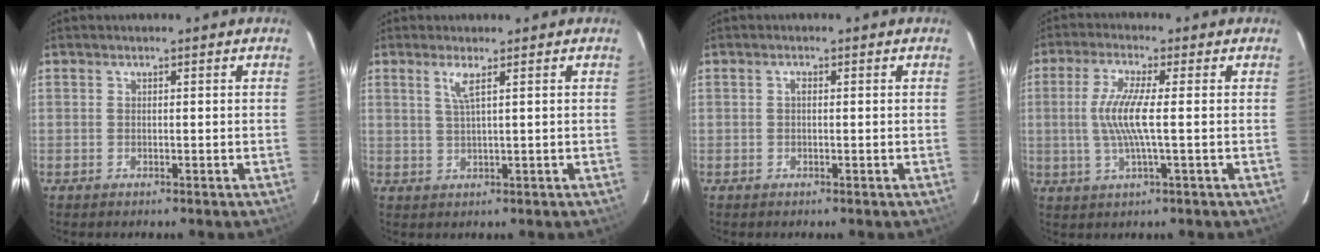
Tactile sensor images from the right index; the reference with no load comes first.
{"total": 2.6, "force": [1.3, -0.4, 2.2], "torque": [-0.045, -0.004, 0.028]}
{"total": 0.6, "force": [0.0, 0.3, 0.5], "torque": [-0.010, 0.004, -0.001]}
{"total": 7.6, "force": [-0.2, 0.3, 7.6], "torque": [-0.155, -0.003, -0.002]}